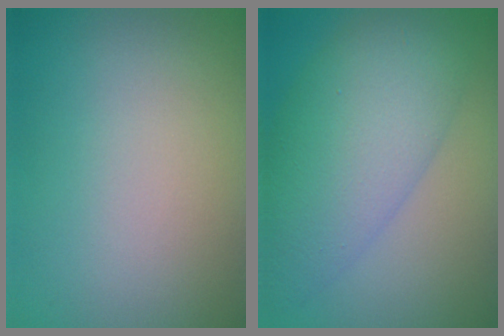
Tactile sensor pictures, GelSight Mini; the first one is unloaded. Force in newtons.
{"total": 8.7, "press": 8.7, "slide": 0.2}